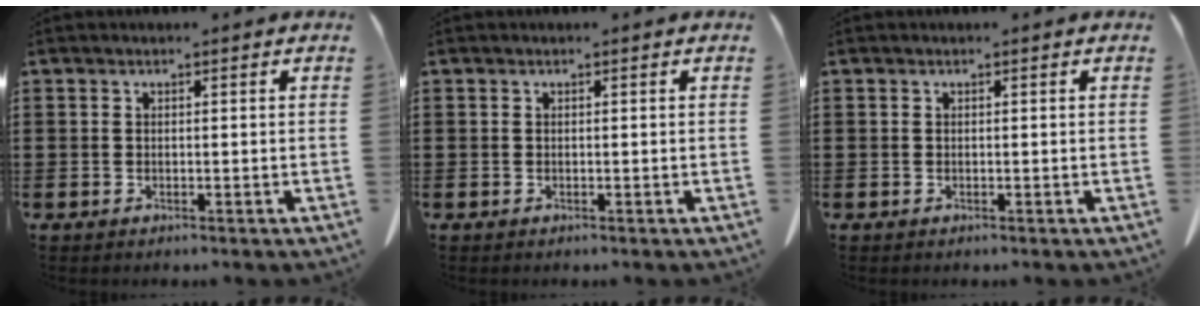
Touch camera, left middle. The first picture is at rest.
{"total": 0.0}
{"total": 0.0}